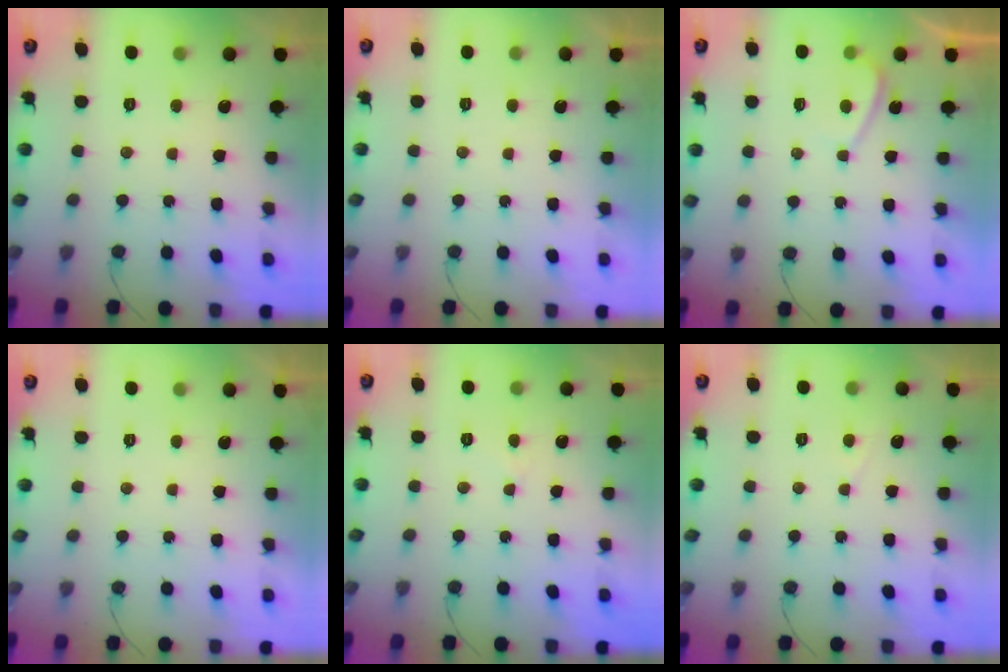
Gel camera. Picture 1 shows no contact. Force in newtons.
{"total": 2.1, "press": 2.1, "slide": 0.4}
{"total": 1.6, "press": 1.4, "slide": 0.6}
{"total": 2.3, "press": 2.3, "slide": 0.3}
{"total": 2.1, "press": 2.1, "slide": 0.2}
{"total": 2.1, "press": 2.1, "slide": 0.4}